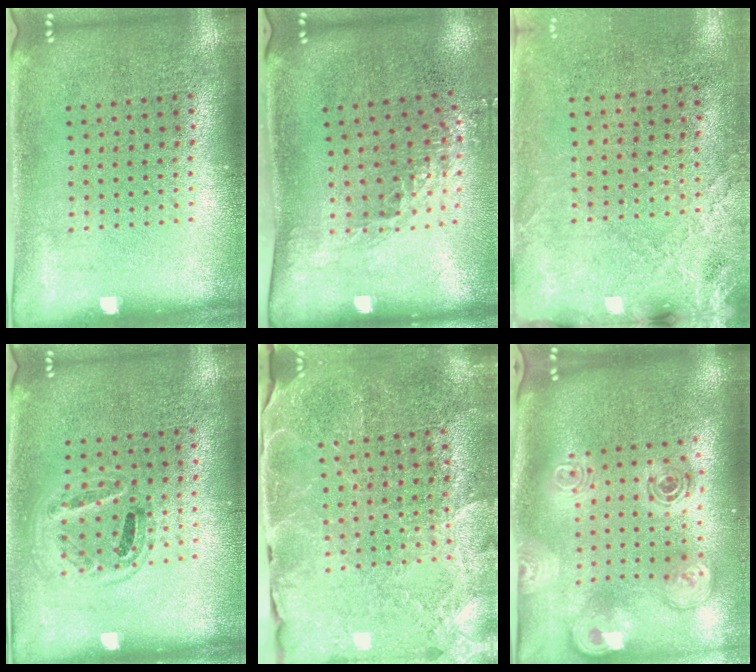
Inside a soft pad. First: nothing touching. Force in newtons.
{"total": 1.4, "press": 1.0, "slide": 1.0}
{"total": 2.5, "press": 2.2, "slide": 1.2}
{"total": 1.0, "press": 0.9, "slide": 0.4}
{"total": 3.0, "press": 3.0, "slide": 0.4}
{"total": 2.9, "press": 2.1, "slide": 2.1}